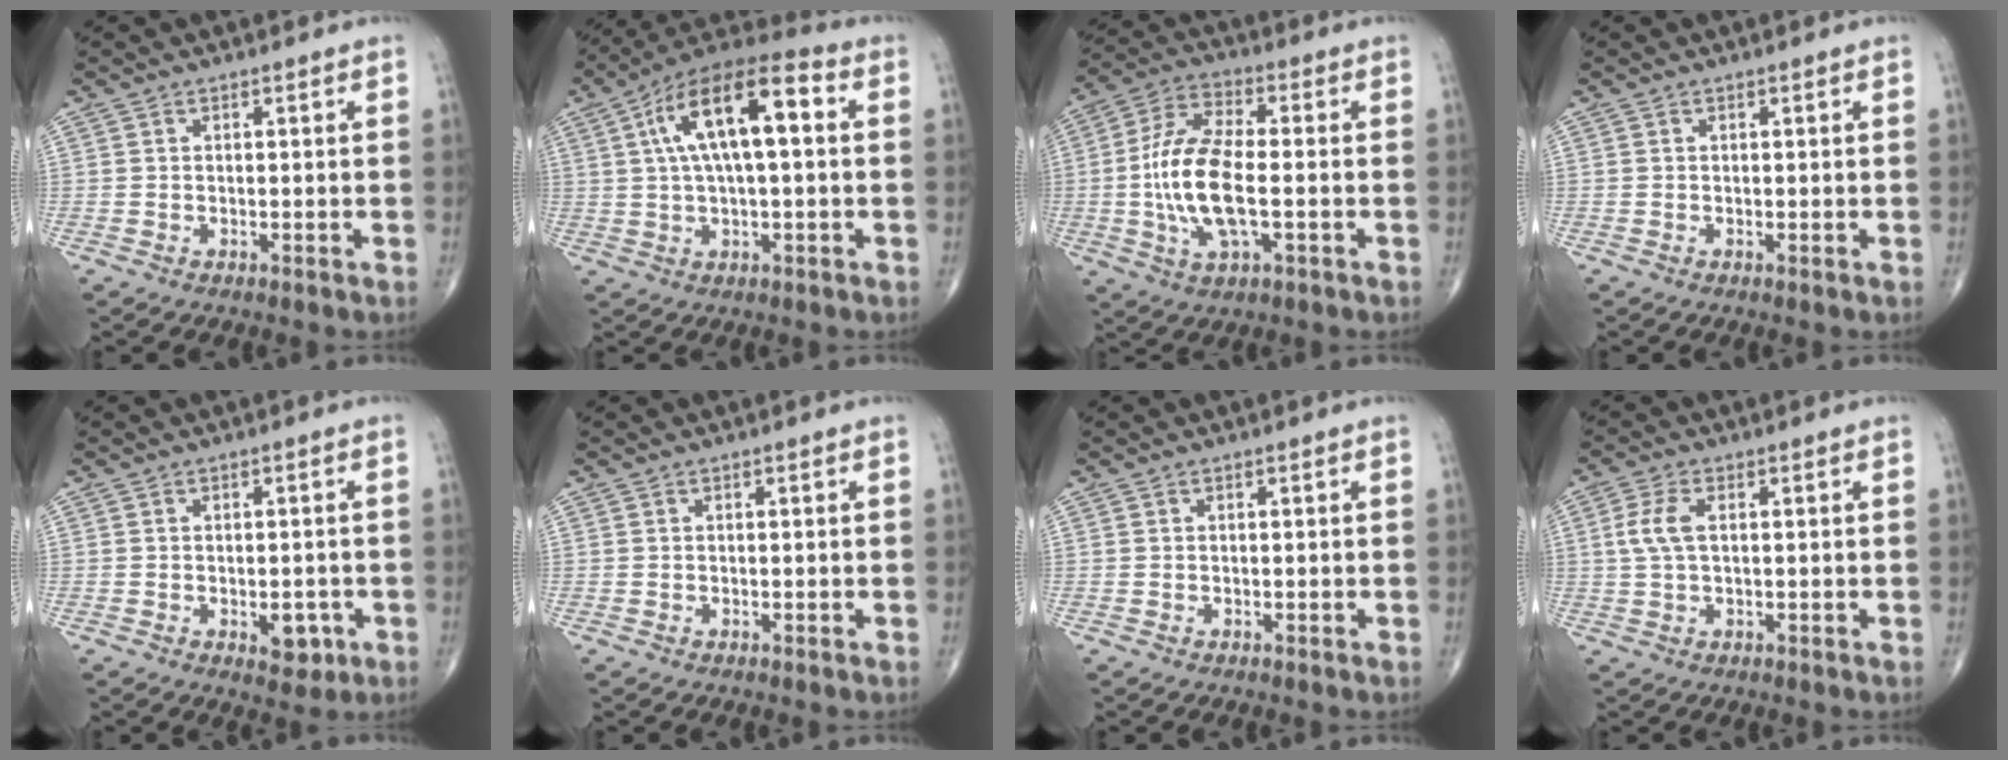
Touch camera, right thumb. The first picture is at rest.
{"total": 16.4, "force": [3.4, 6.2, 14.8], "torque": [-0.251, 0.036, 0.048]}
{"total": 14.5, "force": [-1.8, 5.9, 13.1], "torque": [-0.271, 0.016, -0.037]}
{"total": 0.0}
{"total": 4.4, "force": [-1.4, 2.4, 3.3], "torque": [-0.024, 0.003, -0.012]}
{"total": 0.0}
{"total": 0.0}
{"total": 4.4, "force": [0.7, 2.1, 3.8], "torque": [-0.099, 0.008, 0.012]}